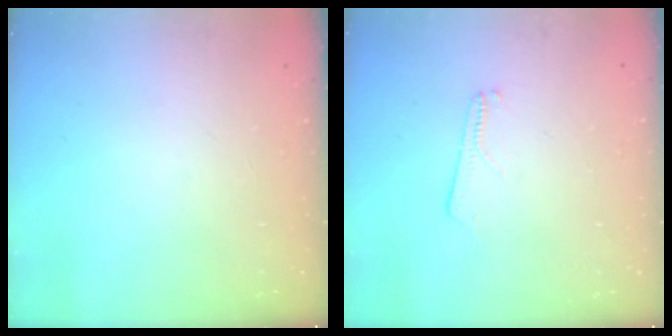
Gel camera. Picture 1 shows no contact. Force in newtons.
{"total": 2.6, "press": 2.6, "slide": 0.3}